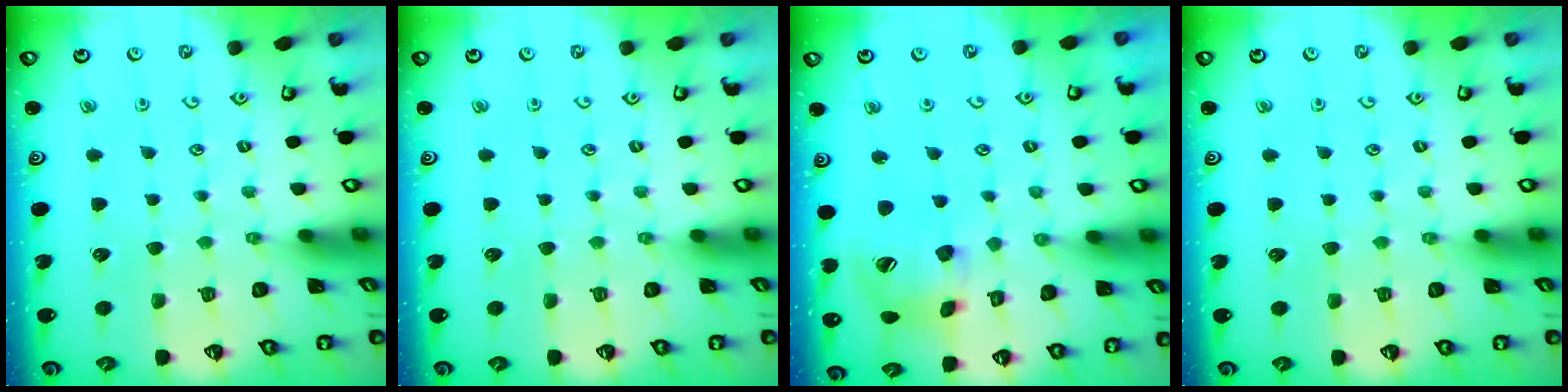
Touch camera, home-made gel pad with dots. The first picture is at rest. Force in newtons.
{"total": 0.0}
{"total": 14.8, "press": 14.7, "slide": 2.2}
{"total": 0.0}